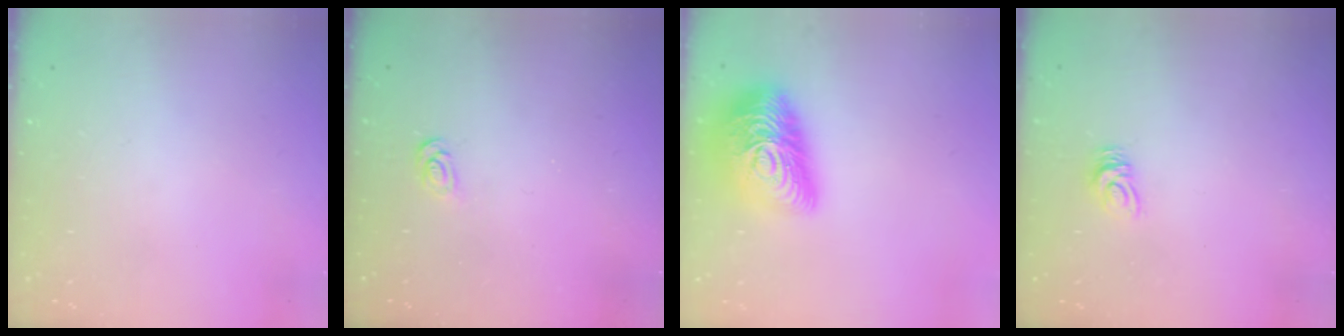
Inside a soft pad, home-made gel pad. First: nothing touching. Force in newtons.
{"total": 2.5, "press": 2.5, "slide": 0.3}
{"total": 21.3, "press": 21.2, "slide": 1.0}
{"total": 5.0, "press": 5.0, "slide": 0.3}